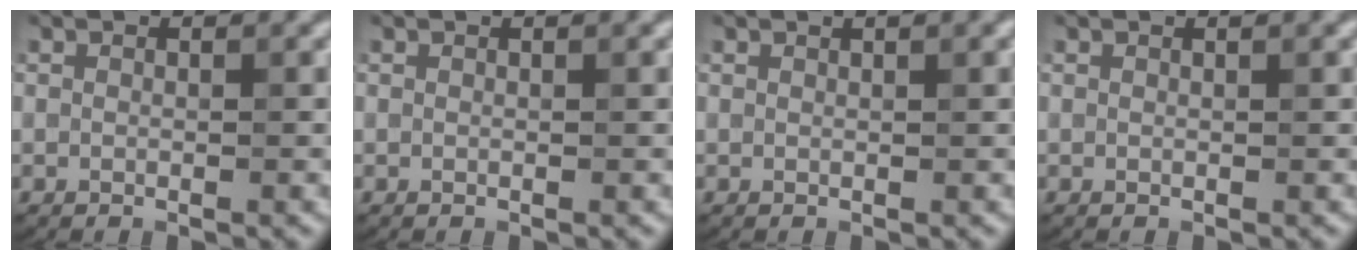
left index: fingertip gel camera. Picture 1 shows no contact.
{"total": 0.7, "force": [0.4, 0.1, 0.6], "torque": [-0.004, 0.004, 0.005]}
{"total": 1.7, "force": [0.9, 0.5, 1.3], "torque": [-0.012, 0.003, 0.011]}
{"total": 1.0, "force": [0.5, 0.3, 0.8], "torque": [-0.006, 0.005, 0.006]}